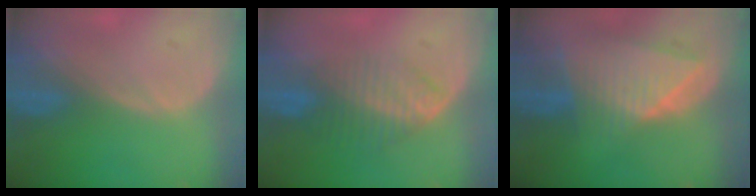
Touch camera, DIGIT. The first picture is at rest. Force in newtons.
{"total": 6.8, "press": 5.8, "slide": 3.5}
{"total": 9.1, "press": 8.0, "slide": 4.3}